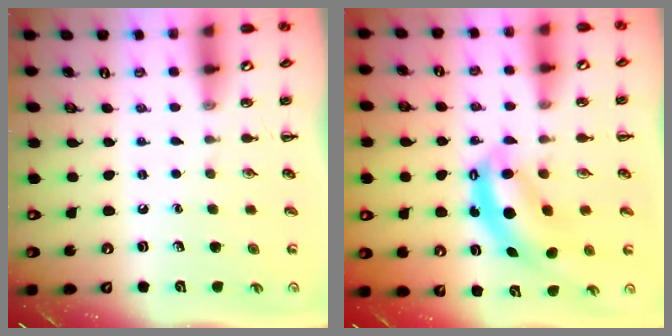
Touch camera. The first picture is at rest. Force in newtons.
{"total": 6.5, "press": 6.4, "slide": 1.0}